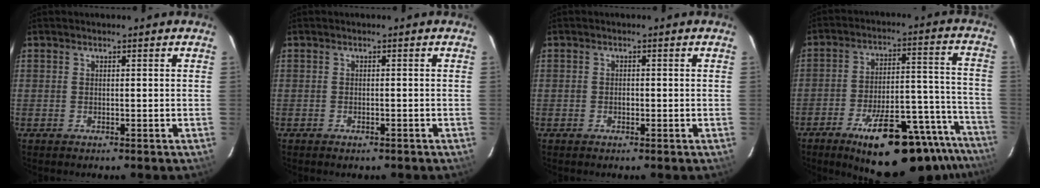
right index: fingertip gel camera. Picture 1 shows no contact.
{"total": 1.3, "force": [-1.0, 0.7, 0.5], "torque": [-0.010, 0.000, -0.013]}
{"total": 0.8, "force": [-0.3, 0.7, 0.3], "torque": [-0.005, 0.001, -0.006]}
{"total": 26.5, "force": [-20.1, 7.9, 15.3], "torque": [-0.189, 0.017, -0.270]}